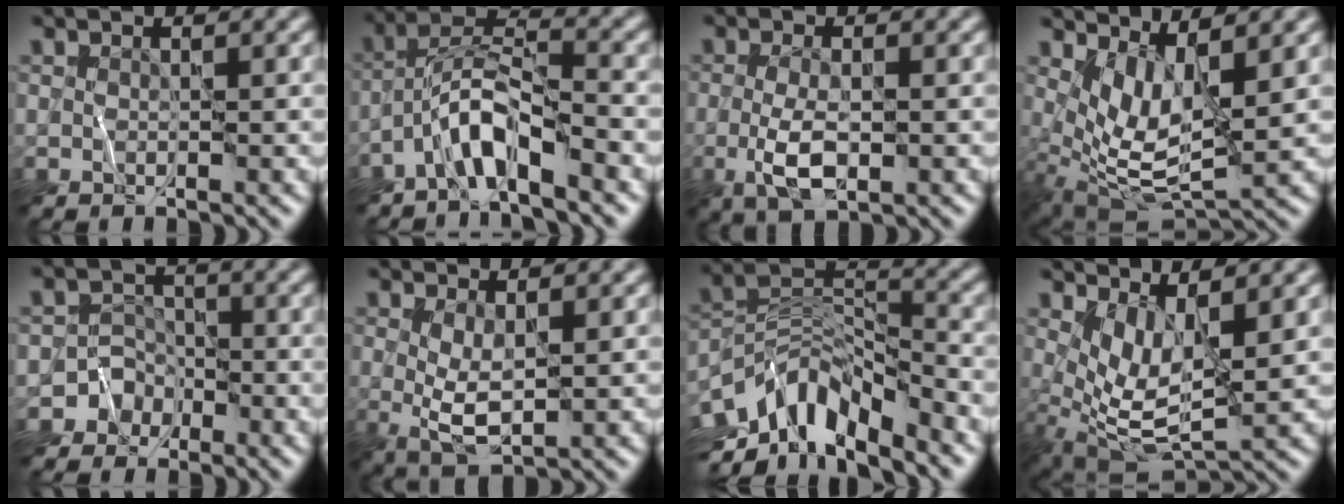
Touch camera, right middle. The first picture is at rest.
{"total": 4.9, "force": [-3.4, 1.0, 3.3], "torque": [-0.061, 0.009, -0.075]}
{"total": 3.8, "force": [-0.8, 1.4, 3.4], "torque": [-0.073, -0.008, -0.017]}
{"total": 5.2, "force": [2.1, 1.8, 4.5], "torque": [-0.100, -0.017, 0.043]}
{"total": 3.4, "force": [-2.1, 2.6, -0.3], "torque": [0.047, 0.013, -0.047]}
{"total": 3.1, "force": [0.5, 1.1, 2.9], "torque": [-0.063, -0.006, 0.013]}
{"total": 9.0, "force": [-5.5, 3.8, 6.1], "torque": [-0.099, 0.003, -0.115]}
{"total": 4.8, "force": [1.6, 1.7, 4.2], "torque": [-0.095, -0.017, 0.035]}